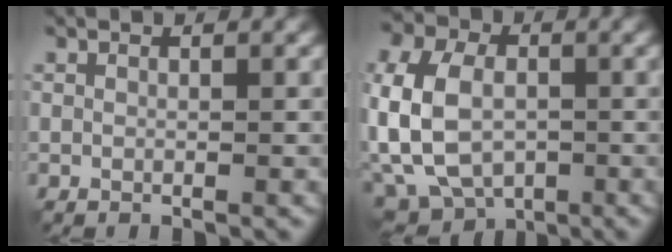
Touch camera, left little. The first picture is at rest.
{"total": 12.8, "force": [-1.9, 9.0, 8.9], "torque": [-0.185, 0.005, -0.046]}